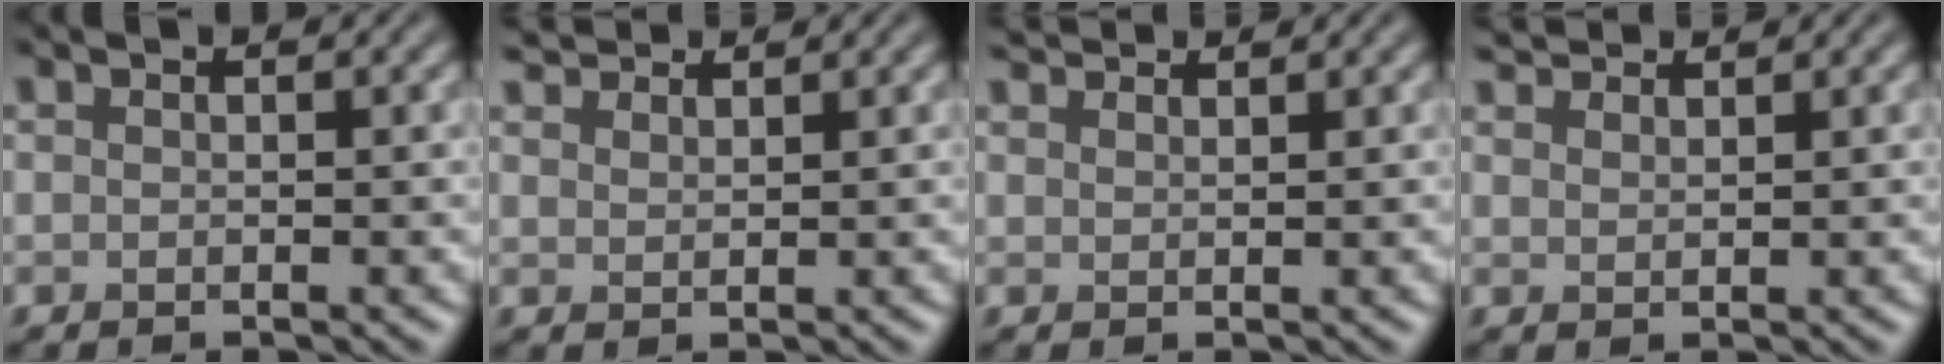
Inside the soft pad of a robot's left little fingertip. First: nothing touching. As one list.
[{"total": 3.2, "force": [3.0, 0.8, 0.8], "torque": [-0.021, 0.008, 0.053]}, {"total": 2.9, "force": [2.8, 0.3, 0.6], "torque": [-0.015, 0.007, 0.044]}, {"total": 2.9, "force": [2.8, 0.5, 0.7], "torque": [-0.017, 0.008, 0.048]}]